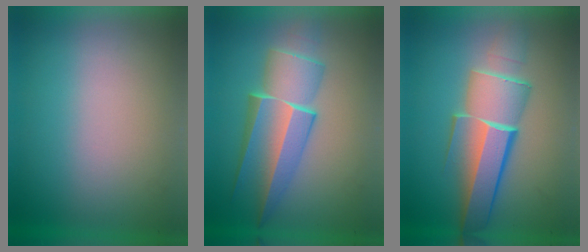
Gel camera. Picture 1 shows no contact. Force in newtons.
{"total": 5.6}
{"total": 6.2}